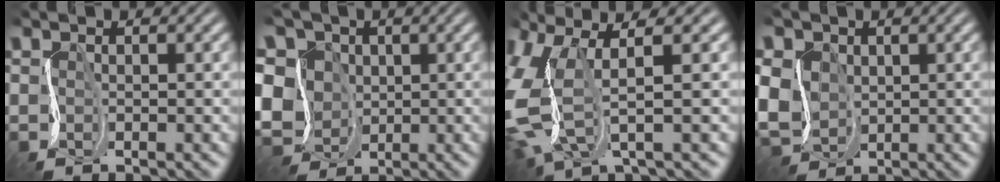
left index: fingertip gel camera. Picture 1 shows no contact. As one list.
[{"total": 12.5, "force": [0.3, 10.6, 6.7], "torque": [-0.123, 0.021, -0.041]}, {"total": 7.5, "force": [0.1, 3.1, 6.8], "torque": [-0.175, -0.014, -0.003]}, {"total": 7.4, "force": [0.3, 6.2, 4.1], "torque": [-0.089, 0.011, -0.021]}]